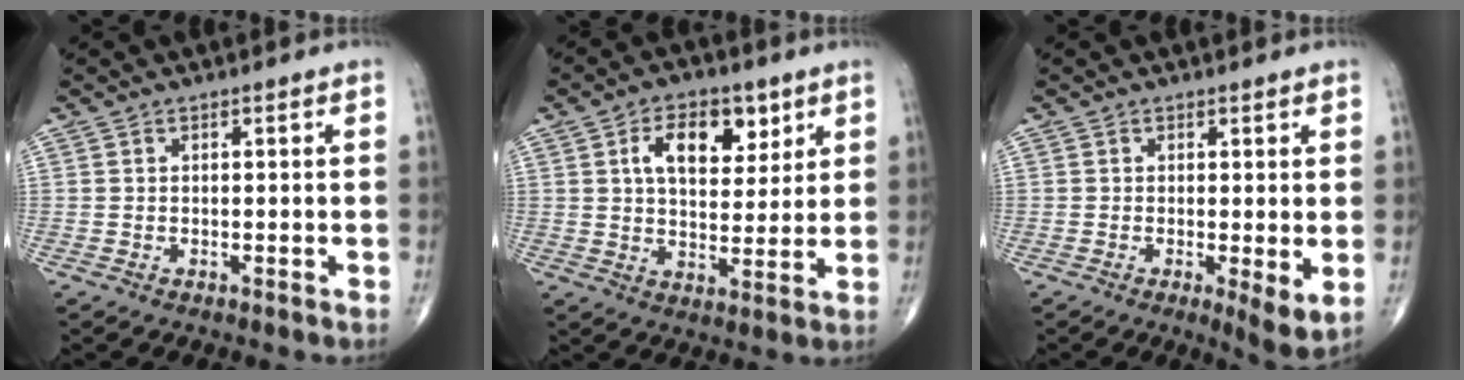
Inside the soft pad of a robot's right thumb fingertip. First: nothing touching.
{"total": 11.1, "force": [4.5, 6.5, 7.9], "torque": [-0.091, -0.016, 0.073]}
{"total": 4.5, "force": [-0.3, 1.1, 4.4], "torque": [-0.069, -0.016, -0.008]}